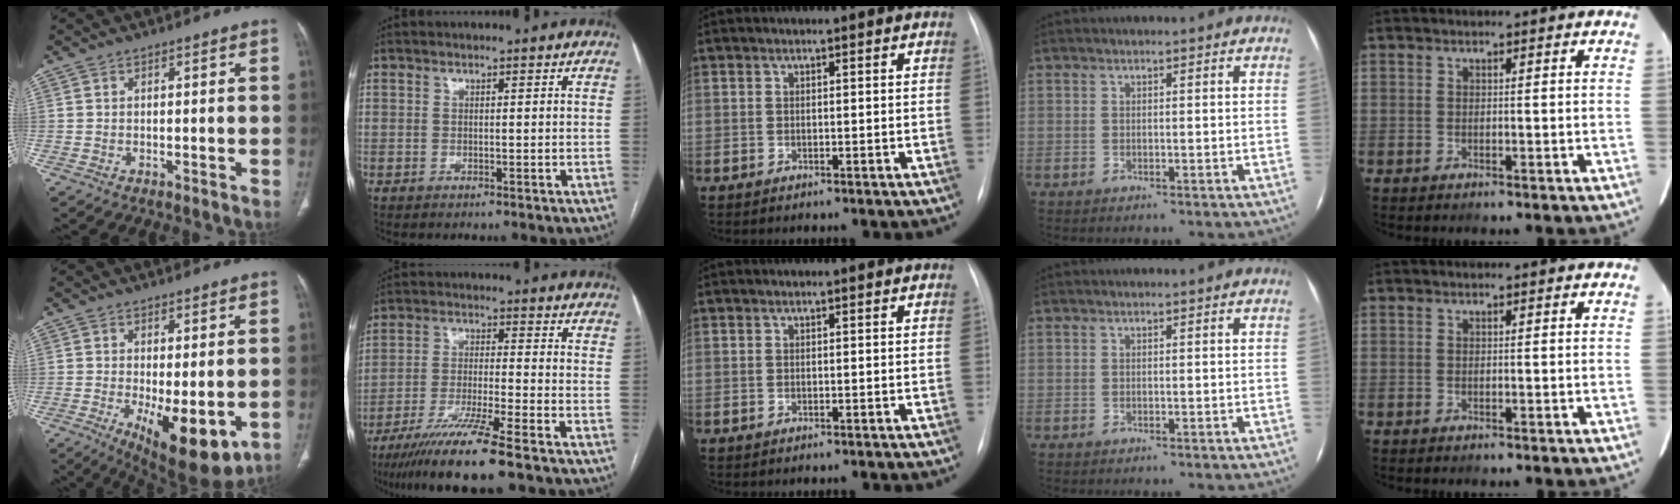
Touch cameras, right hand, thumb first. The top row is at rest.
{"thumb": {"total": 12.8, "force": [-3.2, 4.8, 11.4], "torque": [-0.166, -0.027, -0.031]}, "index": {"total": 11.5, "force": [-8.3, -0.9, 7.9], "torque": [-0.143, -0.035, -0.147]}}